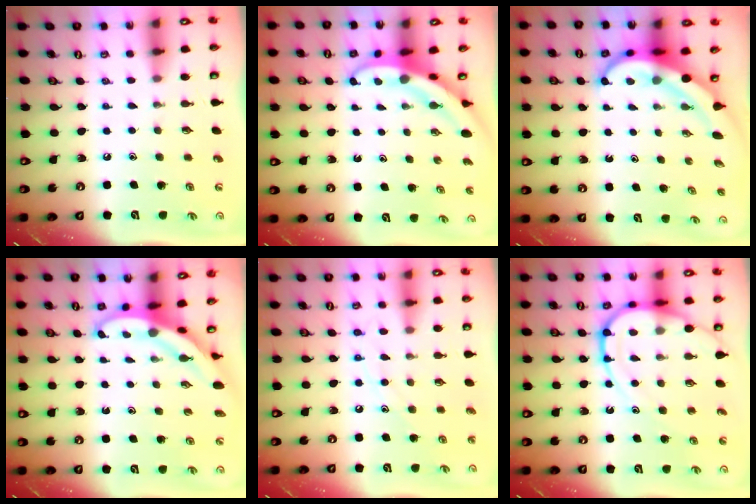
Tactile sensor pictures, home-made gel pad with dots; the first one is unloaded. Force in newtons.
{"total": 3.9, "press": 3.8, "slide": 0.6}
{"total": 8.1, "press": 8.1, "slide": 1.1}
{"total": 3.4, "press": 3.4, "slide": 0.1}
{"total": 8.4, "press": 8.4, "slide": 0.7}
{"total": 12.2, "press": 12.2, "slide": 1.1}